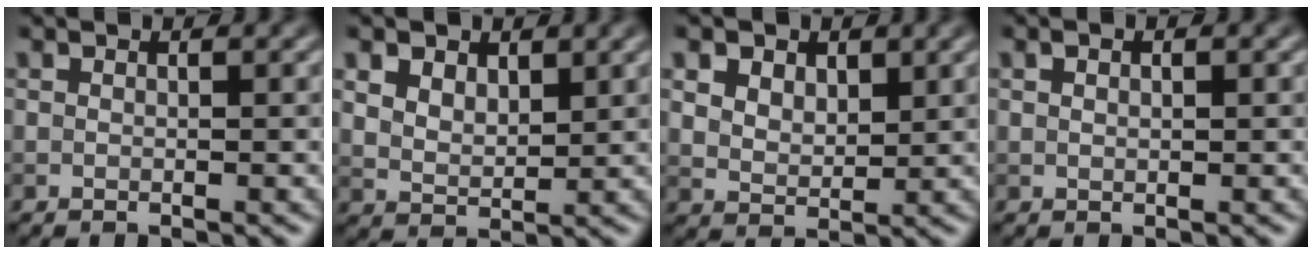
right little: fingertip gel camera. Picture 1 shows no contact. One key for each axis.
{"total": 4.0, "fx": 2.3, "fy": 2.5, "fz": 2.3, "tx": -0.044, "ty": 0.011, "tz": 0.031}
{"total": 5.5, "fx": 3.1, "fy": 3.5, "fz": 2.9, "tx": -0.069, "ty": 0.011, "tz": 0.045}
{"total": 1.0, "fx": 0.4, "fy": 0.5, "fz": 0.8, "tx": -0.012, "ty": -0.002, "tz": 0.010}